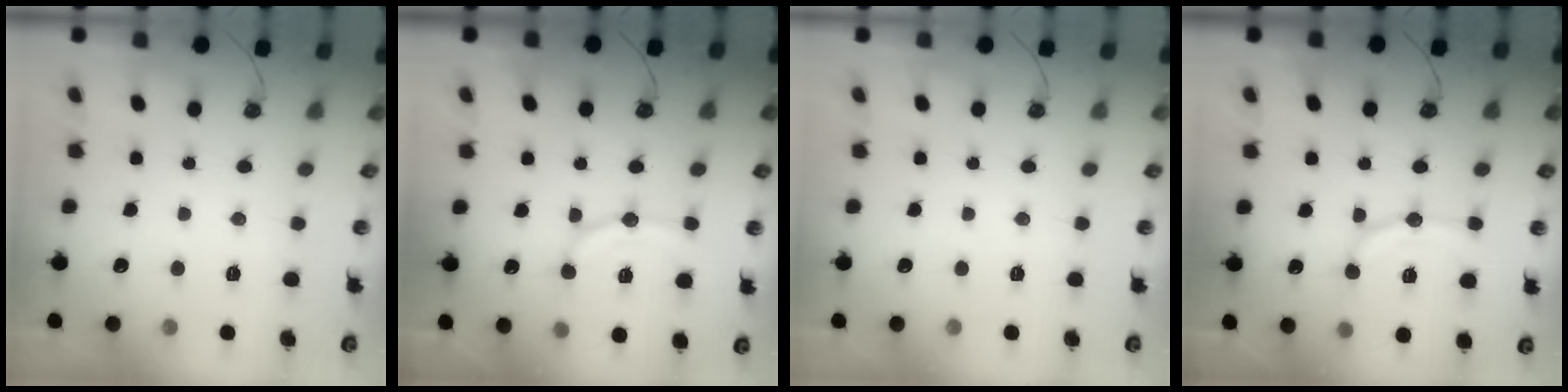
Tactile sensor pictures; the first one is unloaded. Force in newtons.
{"total": 13.3, "press": 13.1, "slide": 2.5}
{"total": 0.0}
{"total": 13.3, "press": 13.1, "slide": 2.5}